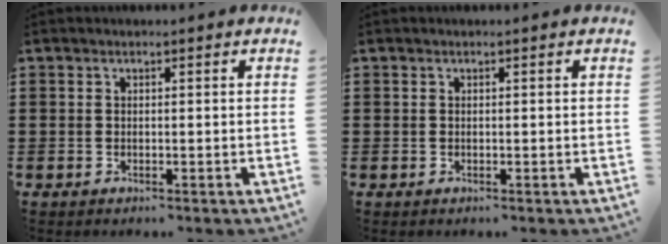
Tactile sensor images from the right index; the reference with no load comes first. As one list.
[{"total": 0.0}]